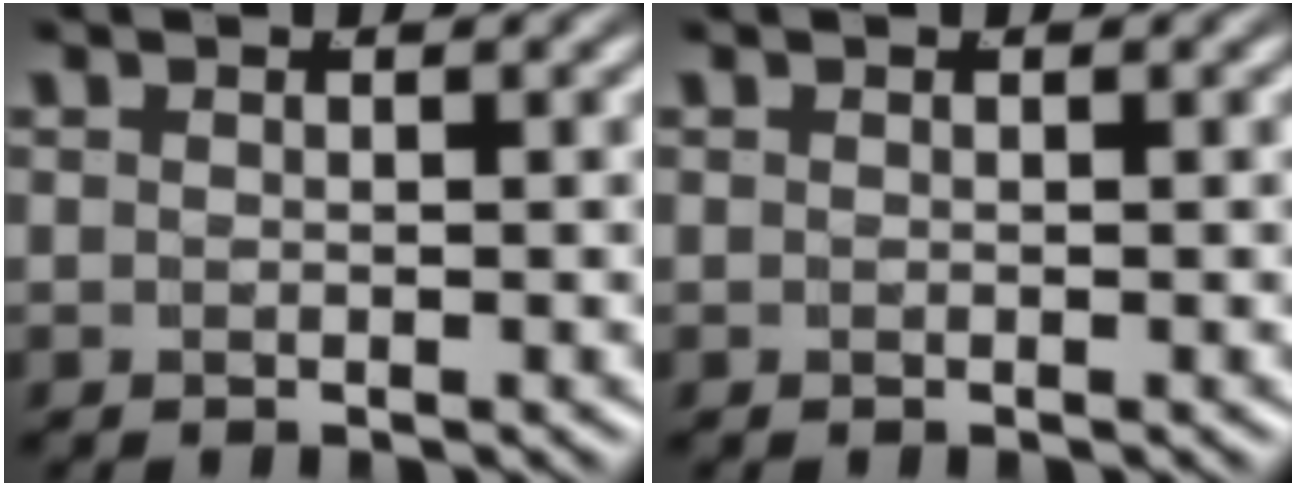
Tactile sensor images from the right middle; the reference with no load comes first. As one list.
[{"total": 0.0}]